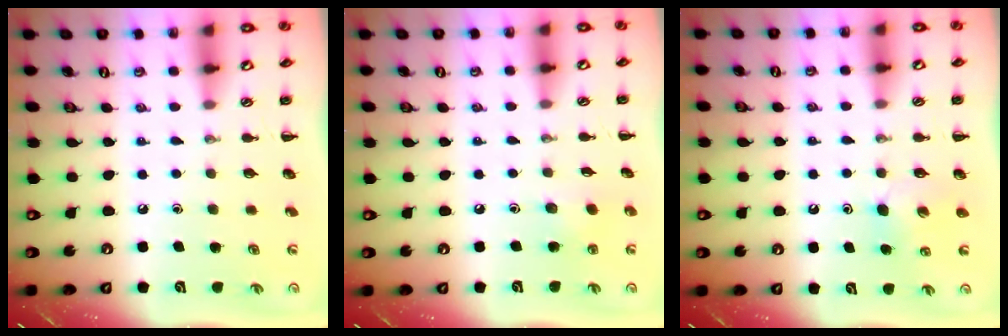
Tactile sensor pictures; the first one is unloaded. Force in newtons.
{"total": 3.7, "press": 3.5, "slide": 1.2}
{"total": 5.0, "press": 4.8, "slide": 1.4}